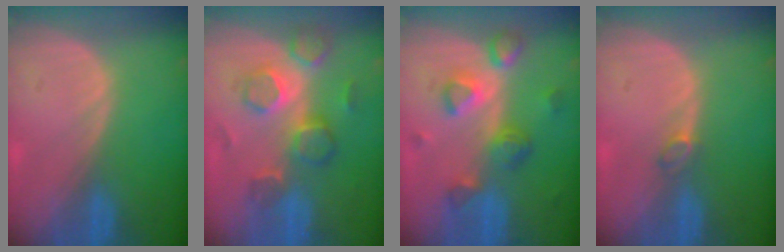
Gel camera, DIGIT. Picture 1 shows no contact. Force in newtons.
{"total": 9.1, "press": 7.8, "slide": 4.6}
{"total": 7.9, "press": 7.0, "slide": 3.6}
{"total": 1.4, "press": 1.3, "slide": 0.3}